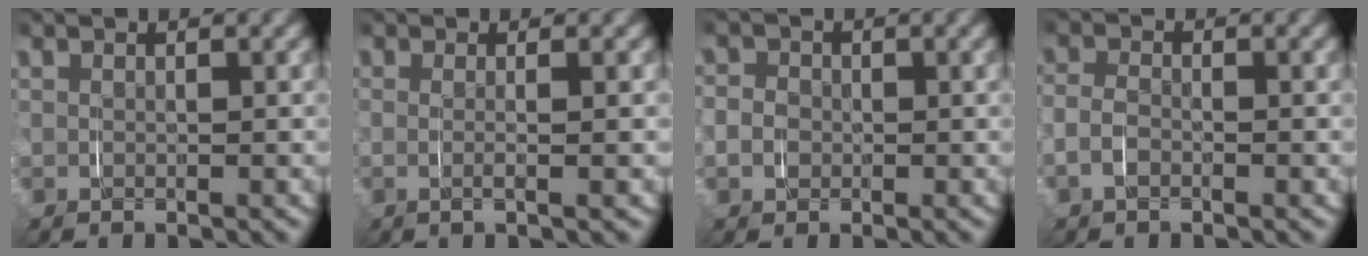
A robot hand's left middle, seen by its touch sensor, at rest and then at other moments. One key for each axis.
{"total": 1.8, "fx": 0.3, "fy": -1.8, "fz": -0.2, "tx": 0.018, "ty": 0.005, "tz": 0.005}
{"total": 1.9, "fx": -0.3, "fy": 1.9, "fz": -0.2, "tx": 0.013, "ty": -0.007, "tz": -0.009}
{"total": 1.0, "fx": -0.9, "fy": 0.1, "fz": -0.5, "tx": 0.004, "ty": -0.002, "tz": -0.021}